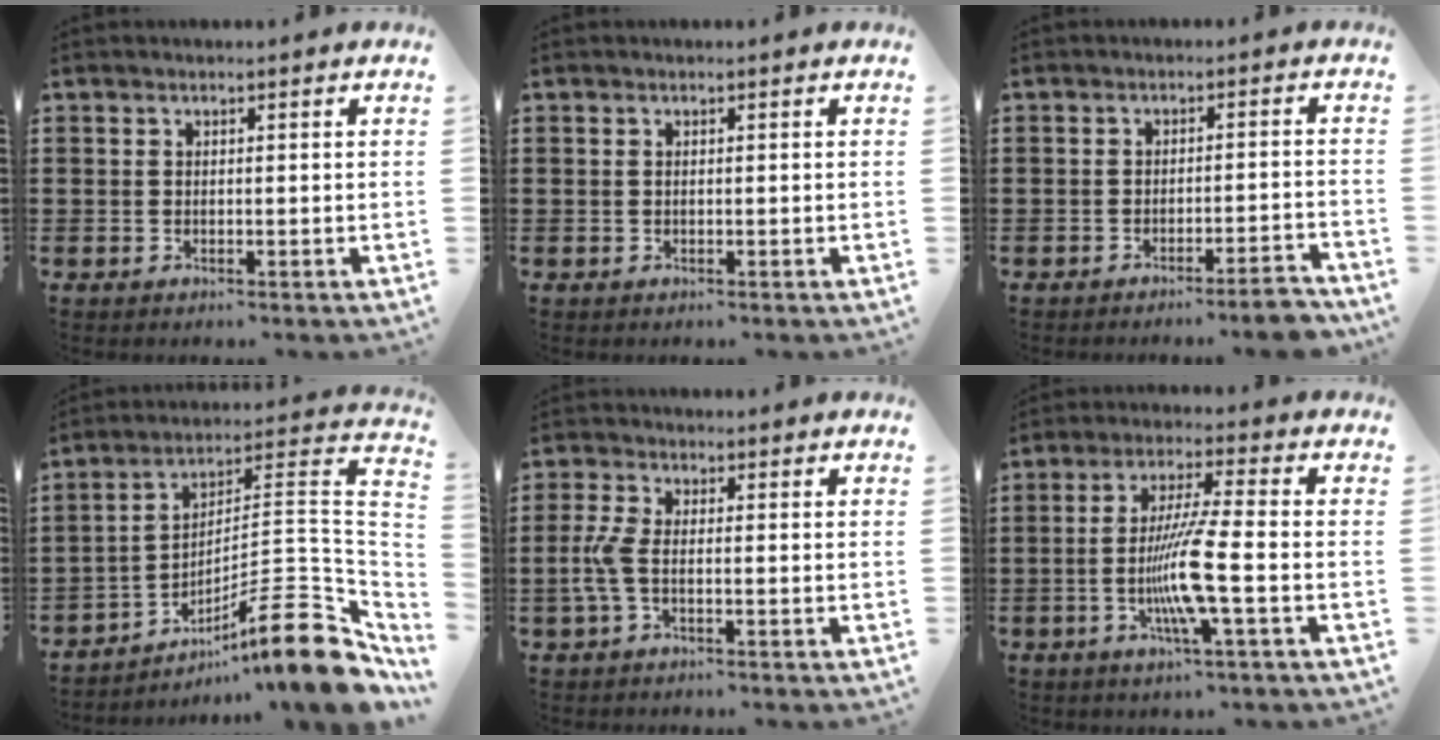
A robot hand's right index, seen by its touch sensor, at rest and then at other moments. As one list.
[{"total": 0.0}, {"total": 3.7, "force": [-3.2, -0.4, 1.9], "torque": [-0.031, -0.012, -0.060]}, {"total": 14.6, "force": [-8.3, 2.2, 11.8], "torque": [-0.162, 0.012, -0.145]}, {"total": 4.3, "force": [-1.2, 1.6, 3.9], "torque": [-0.096, -0.007, -0.028]}, {"total": 9.5, "force": [-2.7, 0.1, 9.1], "torque": [-0.180, -0.017, -0.056]}]